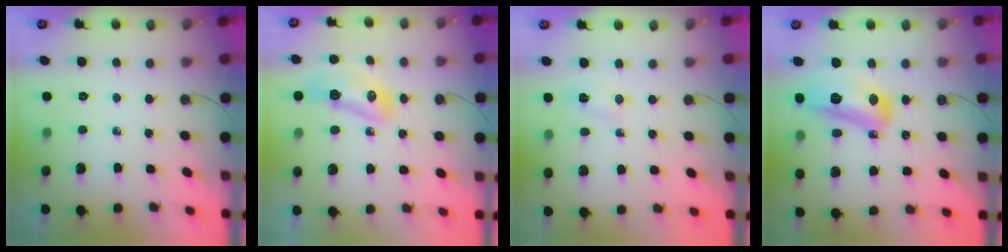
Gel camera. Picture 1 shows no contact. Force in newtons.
{"total": 9.0, "press": 8.9, "slide": 1.4}
{"total": 2.1, "press": 2.0, "slide": 0.4}
{"total": 13.4, "press": 13.2, "slide": 1.9}